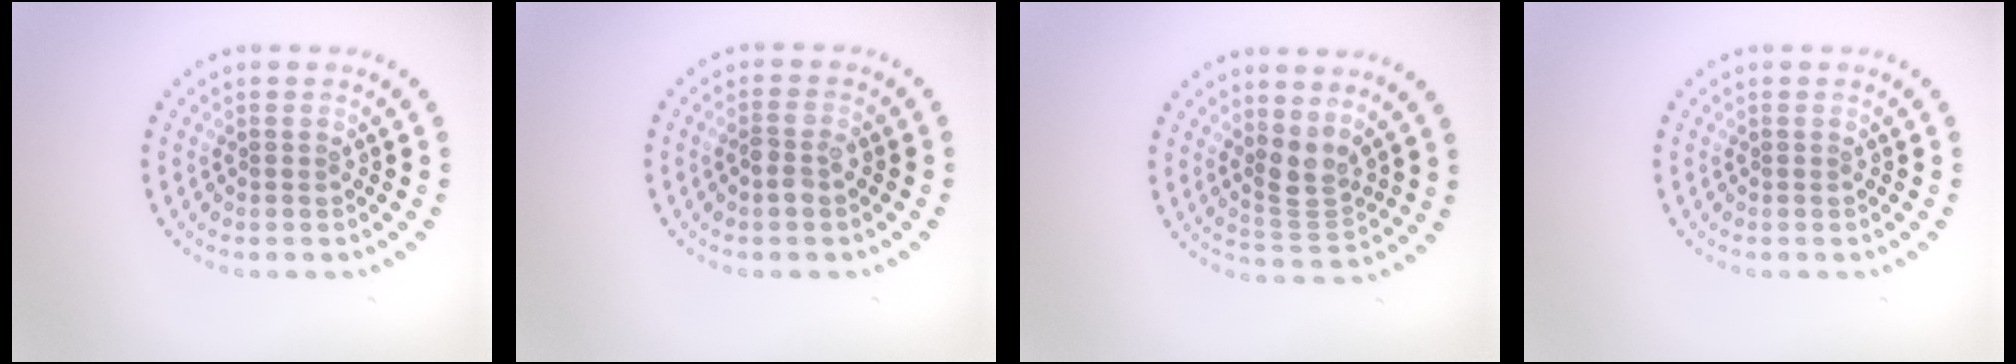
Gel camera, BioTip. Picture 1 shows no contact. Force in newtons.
{"total": 1.7, "press": 1.7, "slide": 0.3}
{"total": 2.7, "press": 2.1, "slide": 1.7}
{"total": 0.0}